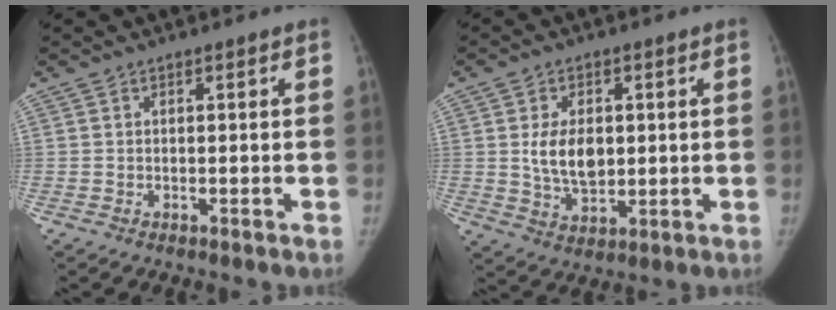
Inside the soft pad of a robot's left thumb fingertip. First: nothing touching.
{"total": 8.5, "force": [1.0, 5.5, 6.4], "torque": [-0.092, -0.012, 0.027]}